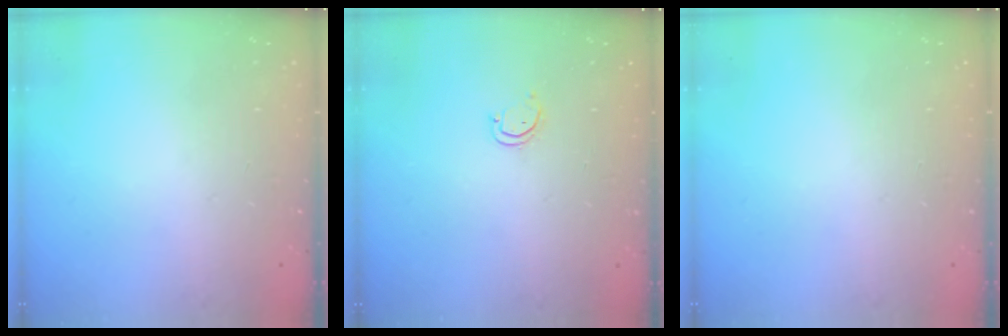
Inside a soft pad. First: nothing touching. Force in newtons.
{"total": 3.2, "press": 3.2, "slide": 0.2}
{"total": 0.0}